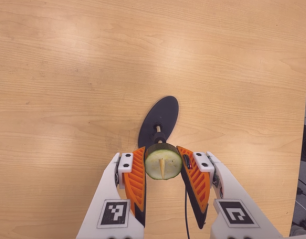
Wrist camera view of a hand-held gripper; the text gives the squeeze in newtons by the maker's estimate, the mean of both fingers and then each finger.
{"total": 9.1, "left": 7.9, "right": 10.4}